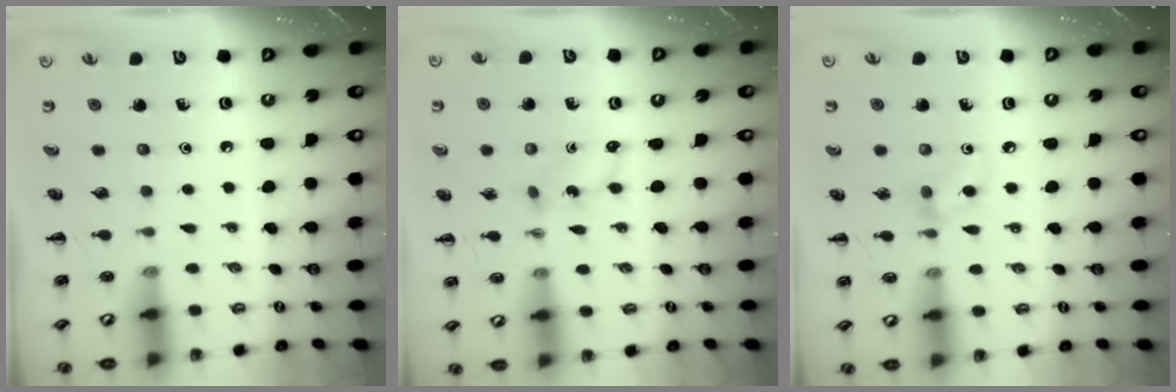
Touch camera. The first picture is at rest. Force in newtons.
{"total": 2.7, "press": 2.6, "slide": 0.8}
{"total": 5.4, "press": 5.1, "slide": 1.7}